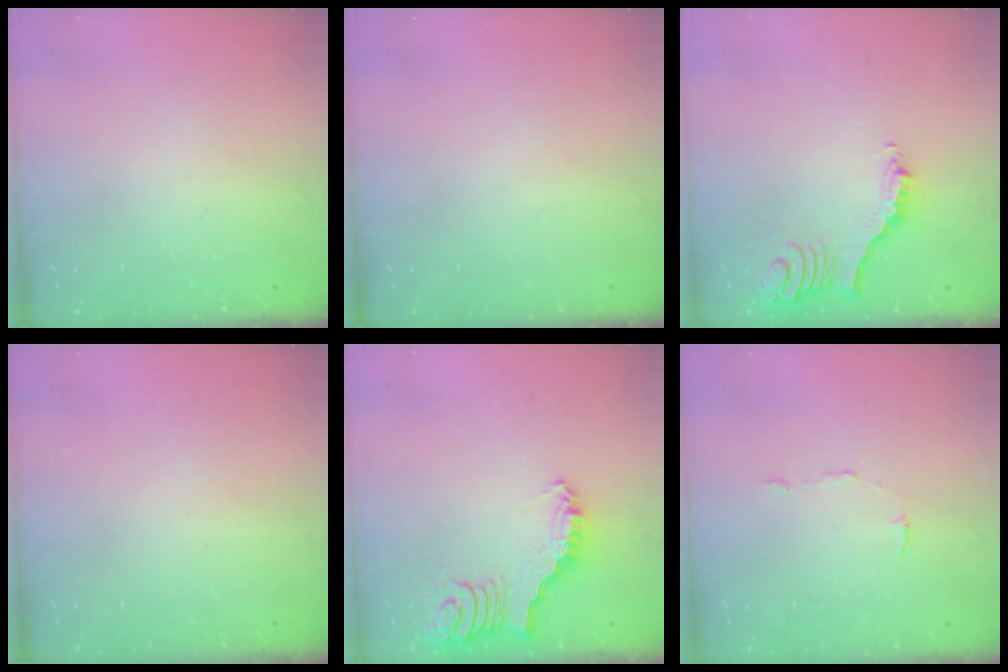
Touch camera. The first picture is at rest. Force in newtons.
{"total": 0.0}
{"total": 2.9, "press": 2.9, "slide": 0.6}
{"total": 0.0}
{"total": 2.6, "press": 2.6, "slide": 0.5}
{"total": 4.7, "press": 4.7, "slide": 0.3}